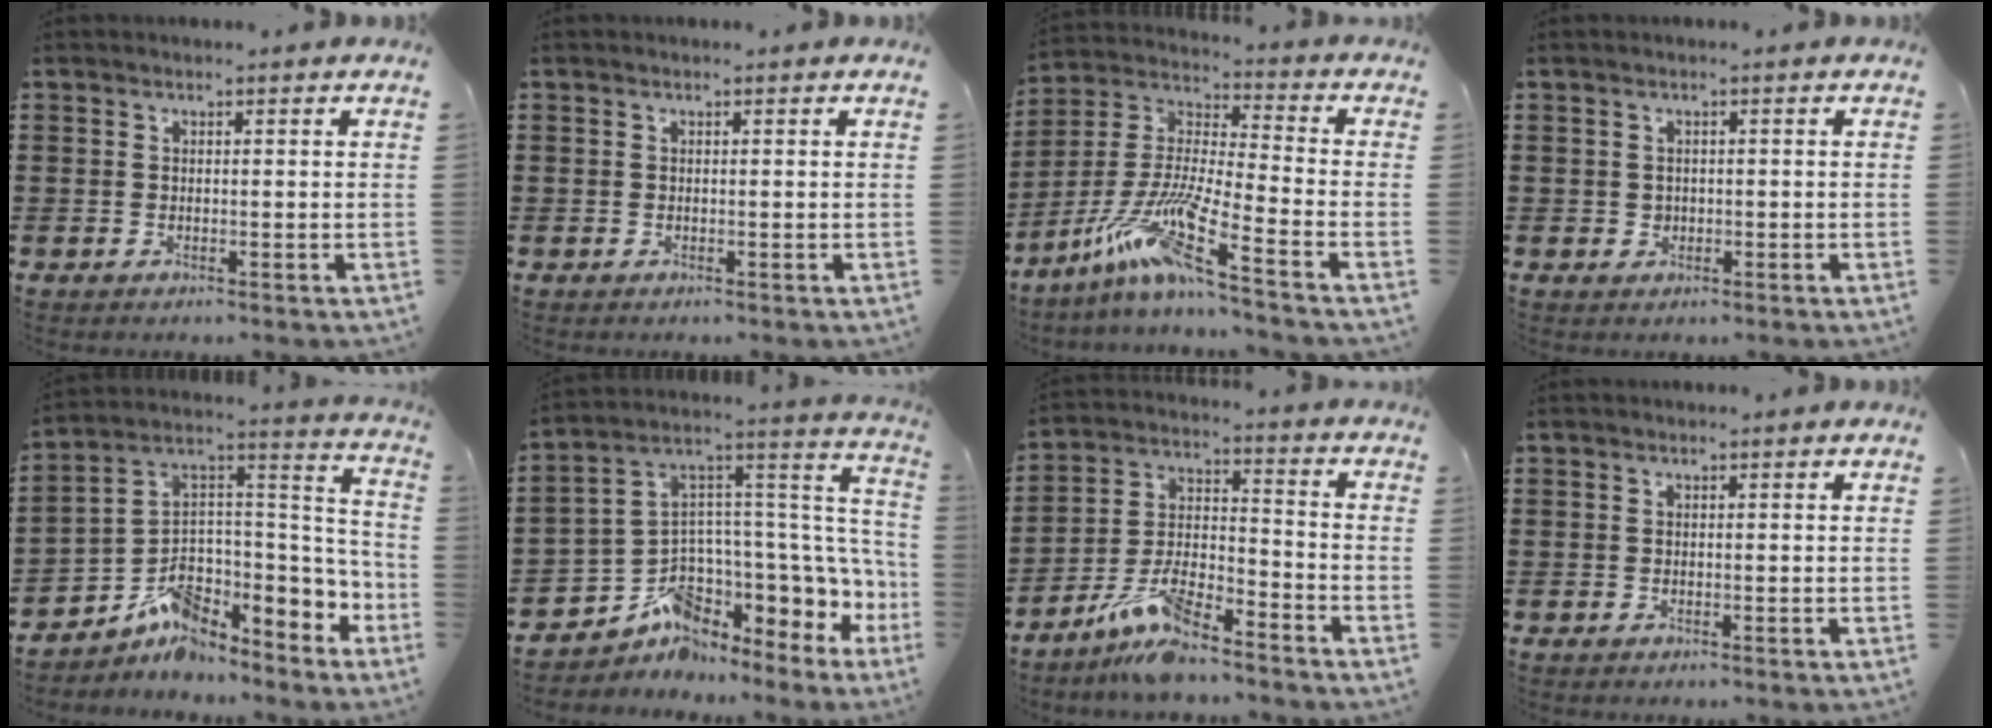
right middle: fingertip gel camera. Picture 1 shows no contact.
{"total": 0.0}
{"total": 11.9, "force": [-8.2, 0.6, 8.7], "torque": [-0.204, -0.019, -0.172]}
{"total": 1.1, "force": [0.1, 1.0, 0.3], "torque": [-0.008, 0.007, 0.001]}
{"total": 6.2, "force": [-4.3, 3.7, 2.6], "torque": [-0.059, -0.023, -0.083]}
{"total": 4.7, "force": [-1.0, 3.7, 2.7], "torque": [-0.086, -0.055, -0.025]}
{"total": 9.4, "force": [-8.0, 1.7, 4.7], "torque": [-0.104, 0.007, -0.159]}
{"total": 0.0}